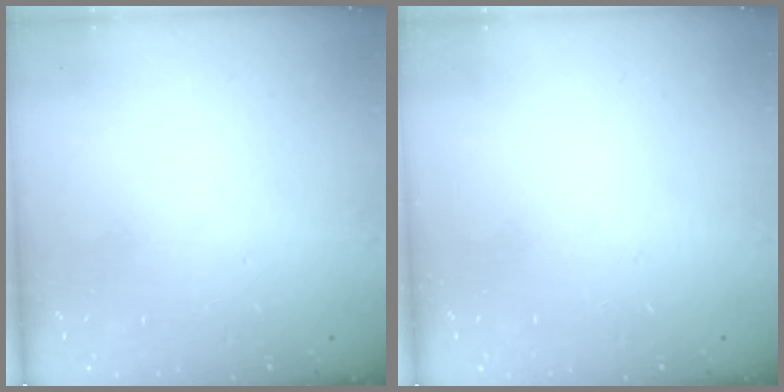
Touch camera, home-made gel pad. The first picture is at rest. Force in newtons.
{"total": 0.0}